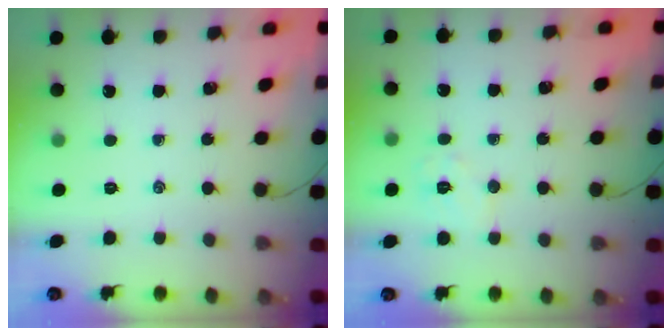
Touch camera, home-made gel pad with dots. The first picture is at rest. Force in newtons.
{"total": 5.8, "press": 5.7, "slide": 0.8}